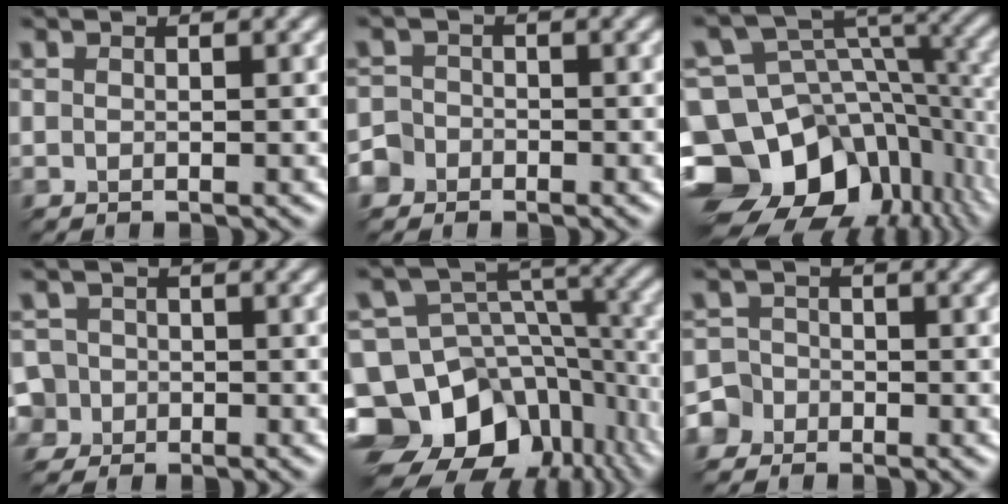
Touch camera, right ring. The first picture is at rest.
{"total": 2.4, "force": [-2.1, 0.8, -0.8], "torque": [0.002, 0.004, -0.026]}
{"total": 14.7, "force": [-7.9, 10.1, 7.2], "torque": [-0.165, 0.014, -0.105]}
{"total": 3.5, "force": [-2.0, 2.8, -0.5], "torque": [0.006, 0.011, -0.040]}
{"total": 15.1, "force": [-9.5, 10.0, 6.1], "torque": [-0.150, 0.011, -0.120]}
{"total": 3.3, "force": [-2.7, 1.7, -0.9], "torque": [0.014, 0.003, -0.039]}